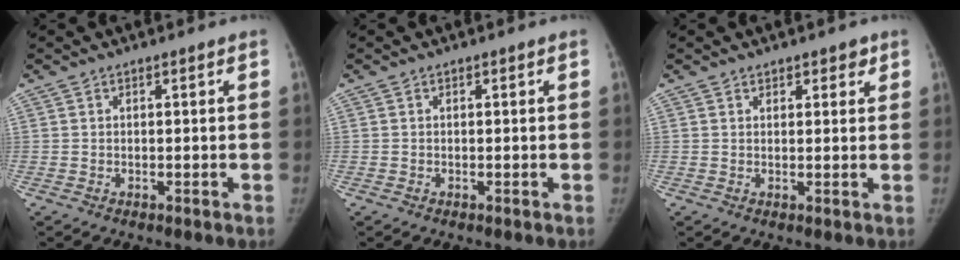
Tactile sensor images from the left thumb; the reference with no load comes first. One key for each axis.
{"total": 0.0}
{"total": 2.4, "fx": 1.6, "fy": 1.4, "fz": 0.9, "tx": 0.012, "ty": -0.008, "tz": 0.018}